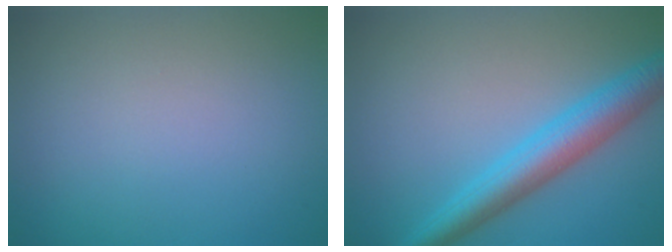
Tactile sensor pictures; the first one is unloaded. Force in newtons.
{"total": 5.3, "press": 5.3, "slide": 0.2}